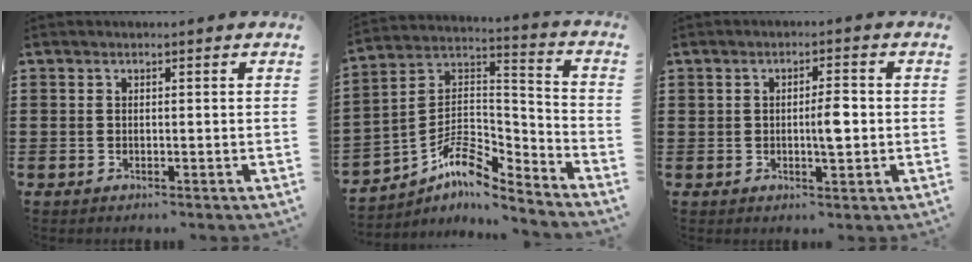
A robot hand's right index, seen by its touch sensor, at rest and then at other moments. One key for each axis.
{"total": 8.4, "fx": -6.0, "fy": 3.2, "fz": 5.0, "tx": -0.109, "ty": -0.006, "tz": -0.121}
{"total": 3.6, "fx": -0.2, "fy": 1.0, "fz": 3.5, "tx": -0.054, "ty": -0.001, "tz": -0.006}